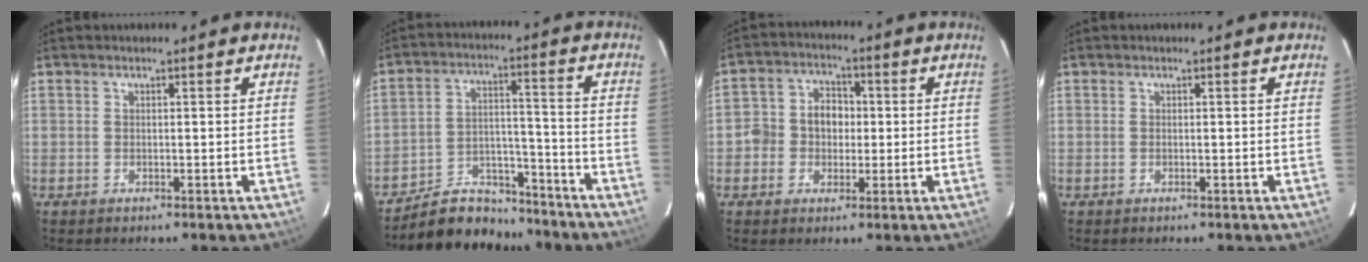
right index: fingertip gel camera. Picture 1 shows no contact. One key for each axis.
{"total": 13.1, "fx": -11.7, "fy": 5.3, "fz": 2.8, "tx": -0.067, "ty": 0.034, "tz": -0.179}
{"total": 7.0, "fx": -0.8, "fy": 6.3, "fz": 2.9, "tx": -0.057, "ty": 0.022, "tz": -0.018}
{"total": 0.0}